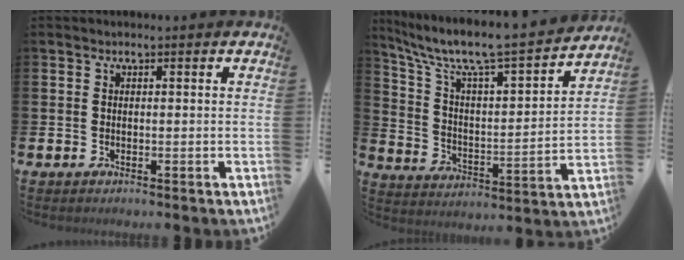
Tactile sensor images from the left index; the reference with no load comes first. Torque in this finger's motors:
{"motor_torque": [0.80, -1.34, 0.75, 0.21]}